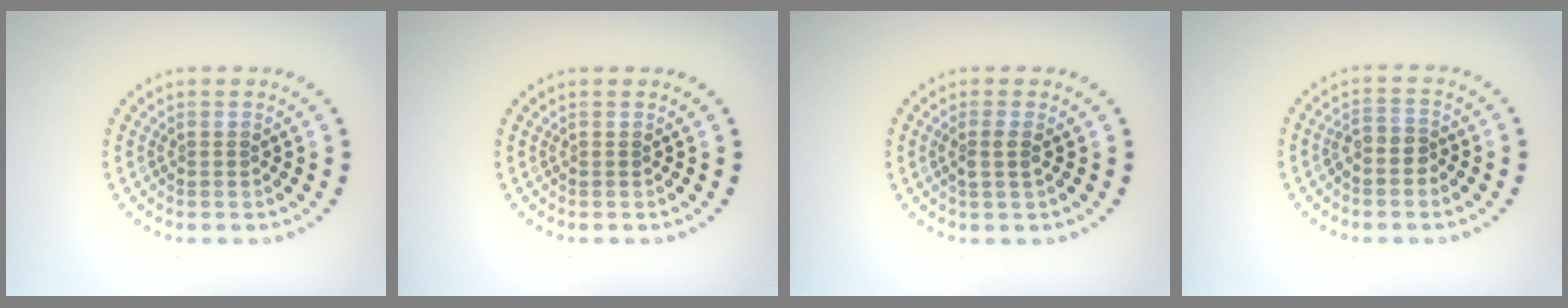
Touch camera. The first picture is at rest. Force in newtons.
{"total": 0.0}
{"total": 1.5, "press": 1.2, "slide": 0.9}
{"total": 2.0, "press": 1.7, "slide": 1.0}